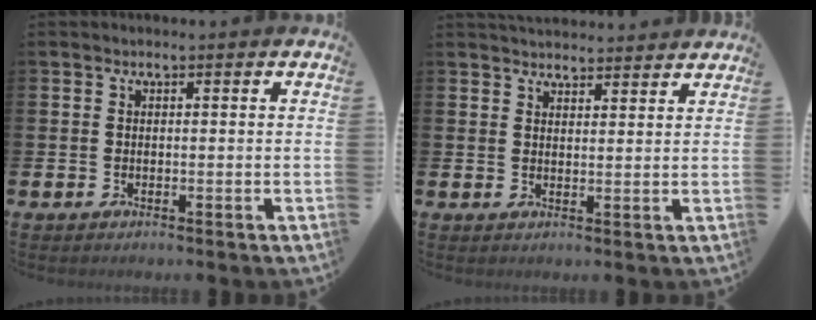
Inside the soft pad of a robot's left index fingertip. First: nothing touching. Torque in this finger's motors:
{"motor_torque": [0.12, -0.59, 0.49, 0.09]}